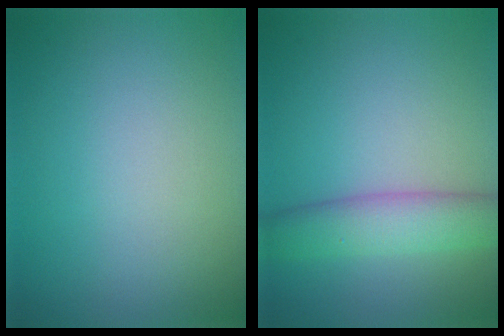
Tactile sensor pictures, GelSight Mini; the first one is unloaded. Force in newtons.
{"total": 4.5, "press": 4.5, "slide": 0.1}